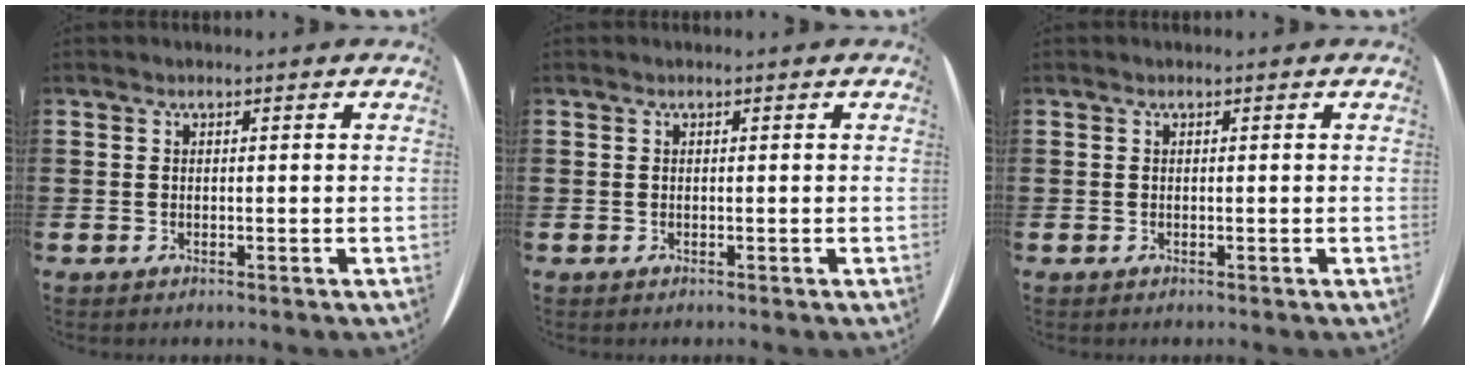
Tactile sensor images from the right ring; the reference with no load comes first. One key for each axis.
{"total": 0.0}
{"total": 0.0}